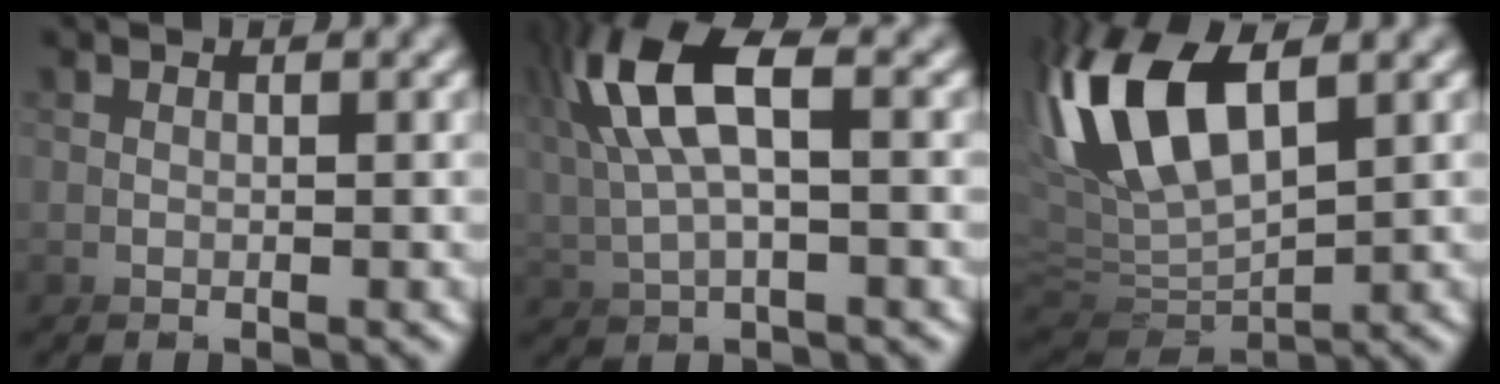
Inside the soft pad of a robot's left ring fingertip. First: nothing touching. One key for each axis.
{"total": 3.1, "fx": 1.7, "fy": 1.1, "fz": 2.4, "tx": -0.103, "ty": 0.017, "tz": 0.018}
{"total": 7.2, "fx": 2.6, "fy": 4.3, "fz": 5.2, "tx": -0.179, "ty": 0.009, "tz": 0.031}